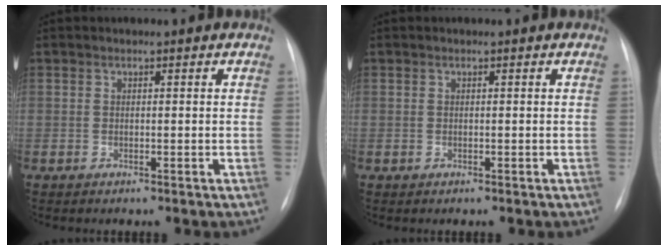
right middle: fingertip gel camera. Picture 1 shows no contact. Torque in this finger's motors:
{"motor_torque": [0.16, -0.18, 0.03, 0.01]}